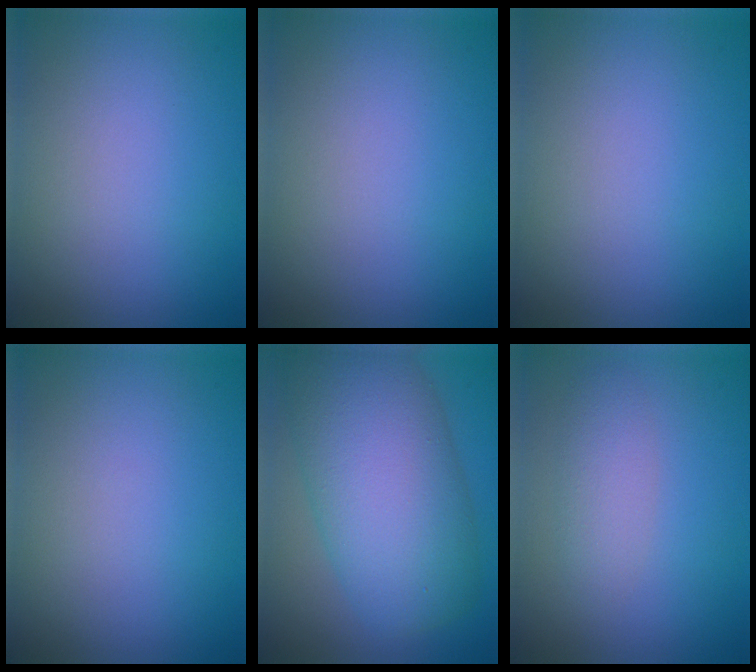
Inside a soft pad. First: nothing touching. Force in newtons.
{"total": 0.0}
{"total": 0.0}
{"total": 0.0}
{"total": 11.0, "press": 11.0, "slide": 0.4}
{"total": 2.3, "press": 2.3, "slide": 0.1}